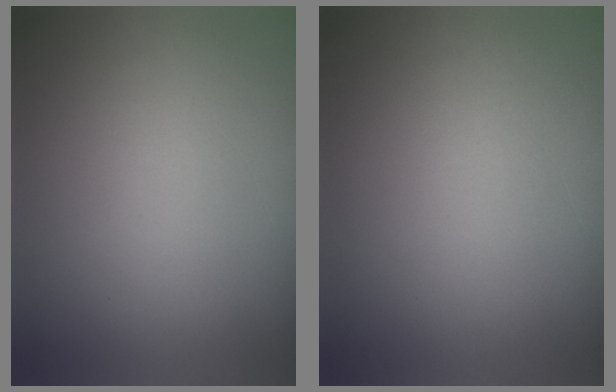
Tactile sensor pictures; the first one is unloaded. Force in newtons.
{"total": 0.0}